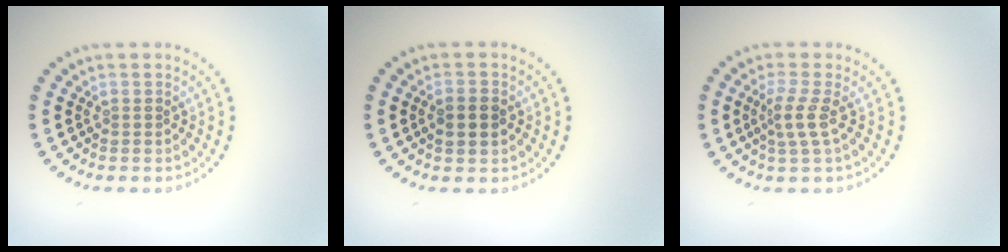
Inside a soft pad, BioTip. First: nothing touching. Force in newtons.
{"total": 2.1, "press": 2.1, "slide": 0.1}
{"total": 2.2, "press": 1.6, "slide": 1.6}